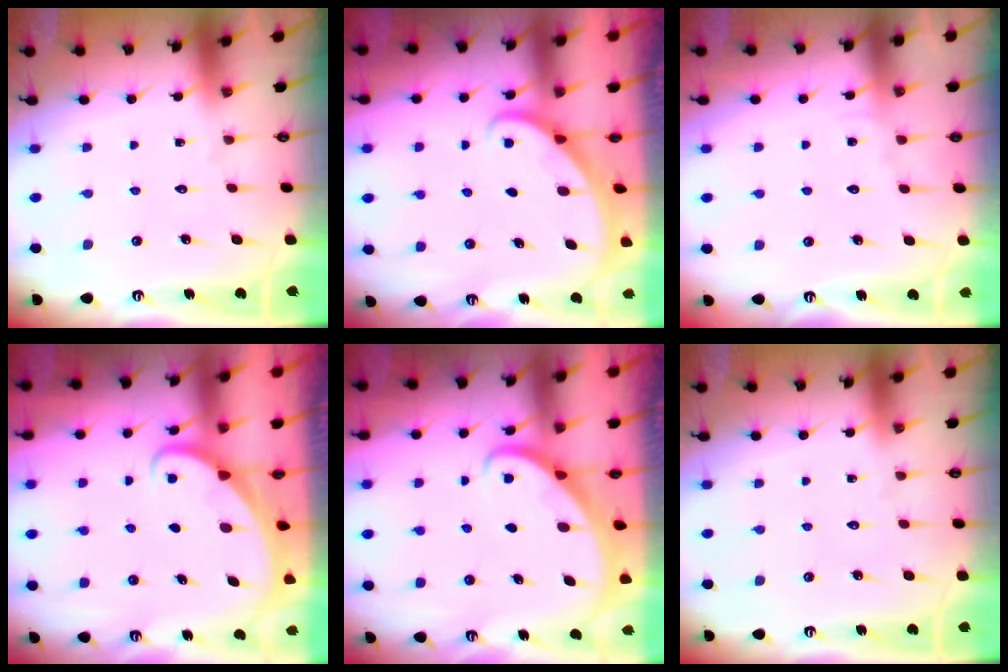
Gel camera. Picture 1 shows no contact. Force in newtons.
{"total": 1.9, "press": 1.9, "slide": 0.1}
{"total": 2.9, "press": 2.9, "slide": 0.3}
{"total": 1.8, "press": 1.7, "slide": 0.1}
{"total": 2.8, "press": 2.8, "slide": 0.2}
{"total": 0.0}